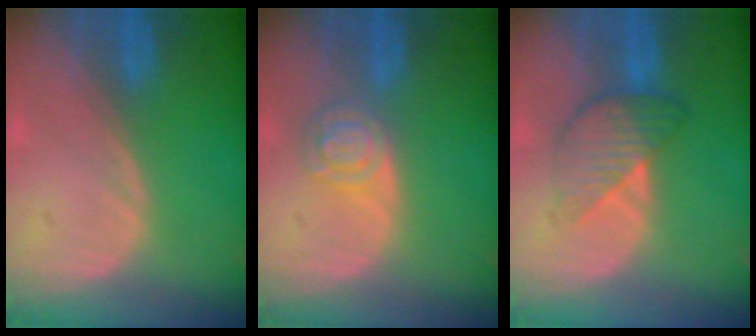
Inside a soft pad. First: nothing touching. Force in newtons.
{"total": 5.1, "press": 4.4, "slide": 2.5}
{"total": 5.5, "press": 5.4, "slide": 0.4}